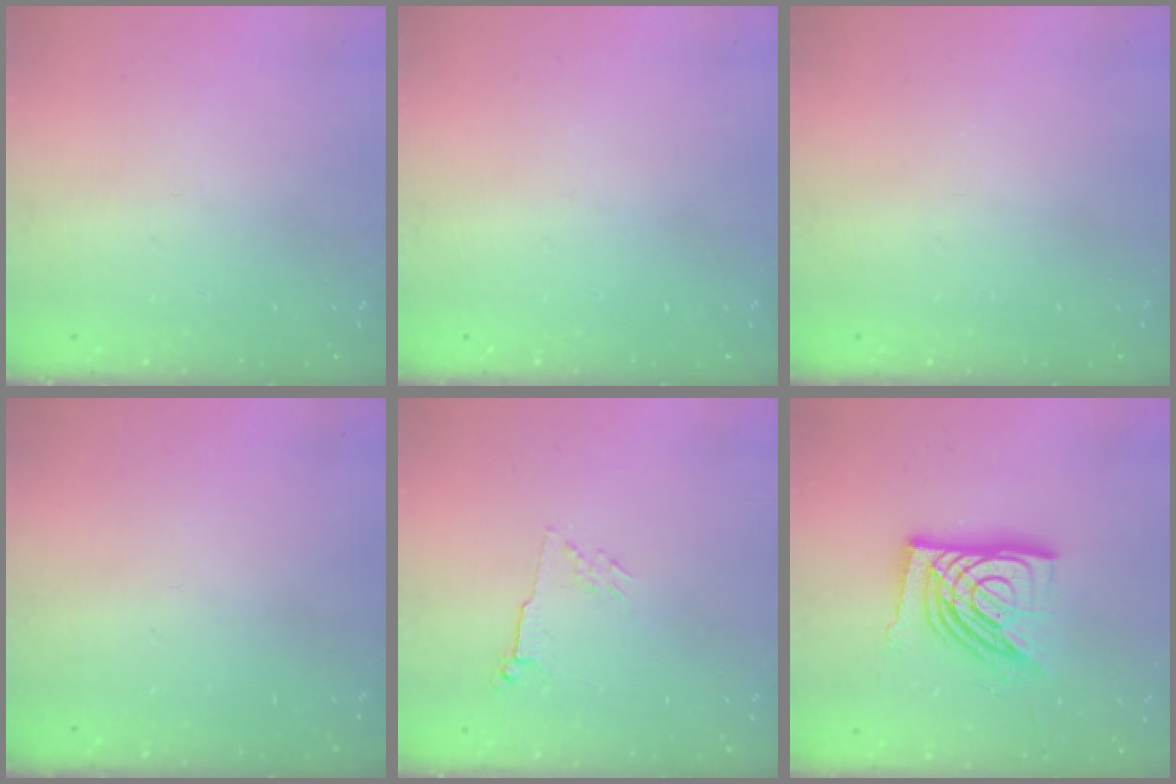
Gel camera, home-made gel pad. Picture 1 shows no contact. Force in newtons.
{"total": 0.0}
{"total": 0.0}
{"total": 0.0}
{"total": 2.8, "press": 2.7, "slide": 0.6}
{"total": 16.7, "press": 16.6, "slide": 1.9}